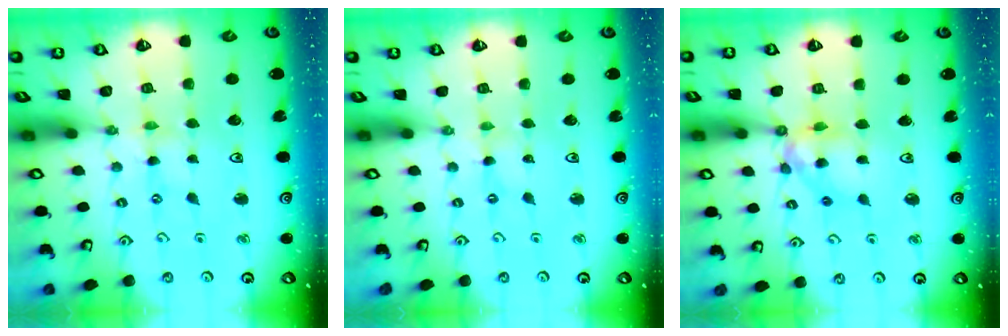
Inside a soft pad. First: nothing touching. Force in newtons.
{"total": 0.0}
{"total": 11.8, "press": 11.8, "slide": 0.9}